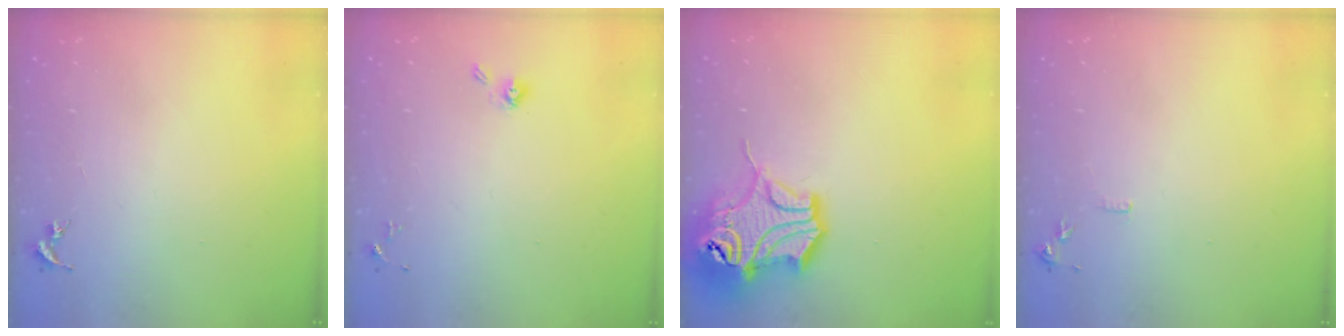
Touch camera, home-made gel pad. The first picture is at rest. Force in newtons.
{"total": 5.4, "press": 5.2, "slide": 1.5}
{"total": 16.3, "press": 16.2, "slide": 2.2}
{"total": 6.1, "press": 6.0, "slide": 0.7}